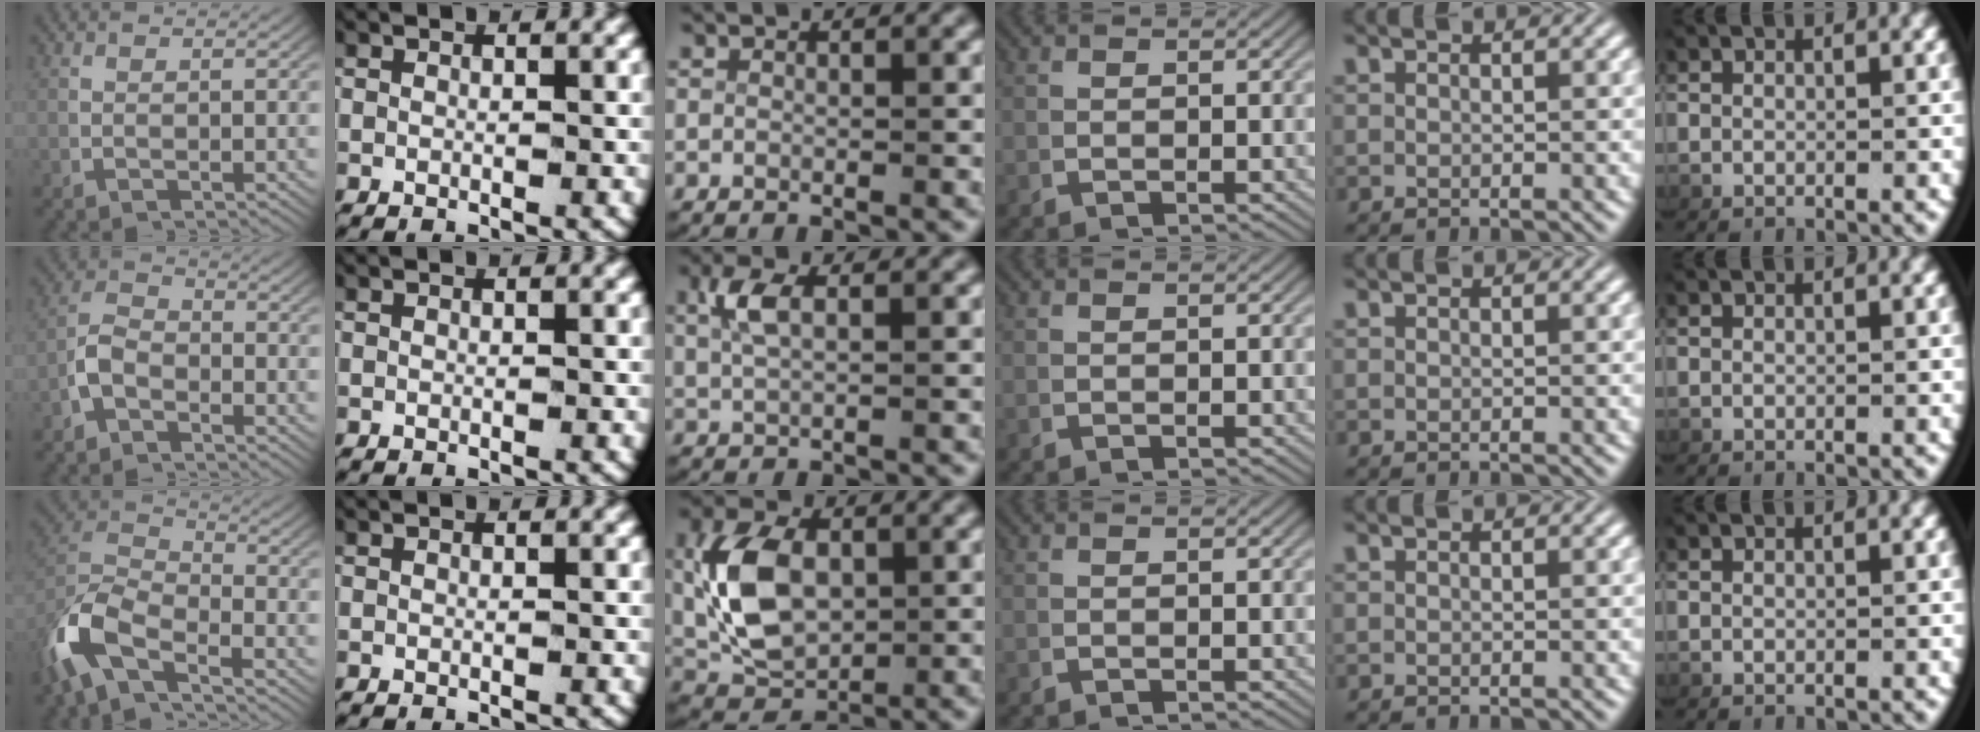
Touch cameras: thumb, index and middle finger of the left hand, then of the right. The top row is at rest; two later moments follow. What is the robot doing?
{"motion": "lift_and_place", "object": "fork"}